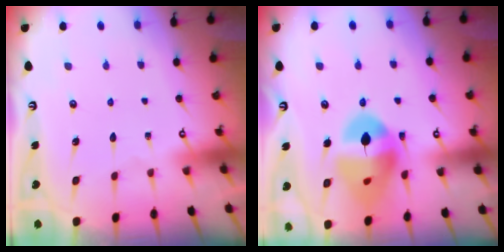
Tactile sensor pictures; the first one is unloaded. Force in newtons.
{"total": 17.6, "press": 17.5, "slide": 2.3}